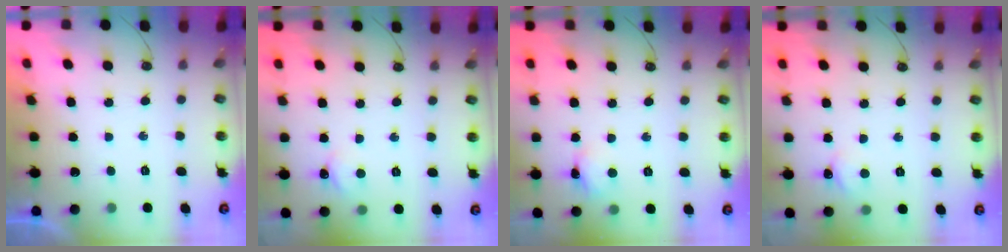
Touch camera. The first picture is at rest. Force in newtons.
{"total": 2.4, "press": 2.4, "slide": 0.3}
{"total": 3.1, "press": 3.1, "slide": 0.1}
{"total": 2.4, "press": 2.4, "slide": 0.3}